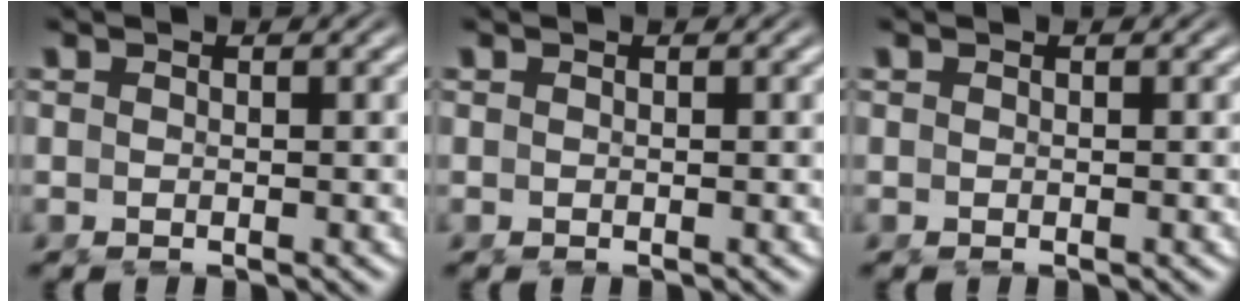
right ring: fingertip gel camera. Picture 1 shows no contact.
{"total": 0.0}
{"total": 0.0}